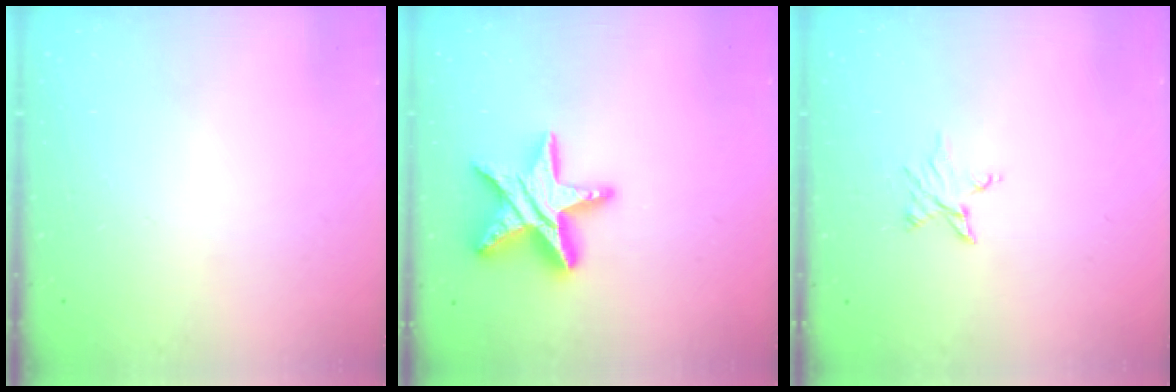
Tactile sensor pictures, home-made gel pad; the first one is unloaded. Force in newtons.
{"total": 16.4, "press": 16.4, "slide": 1.3}
{"total": 3.4, "press": 3.3, "slide": 0.4}